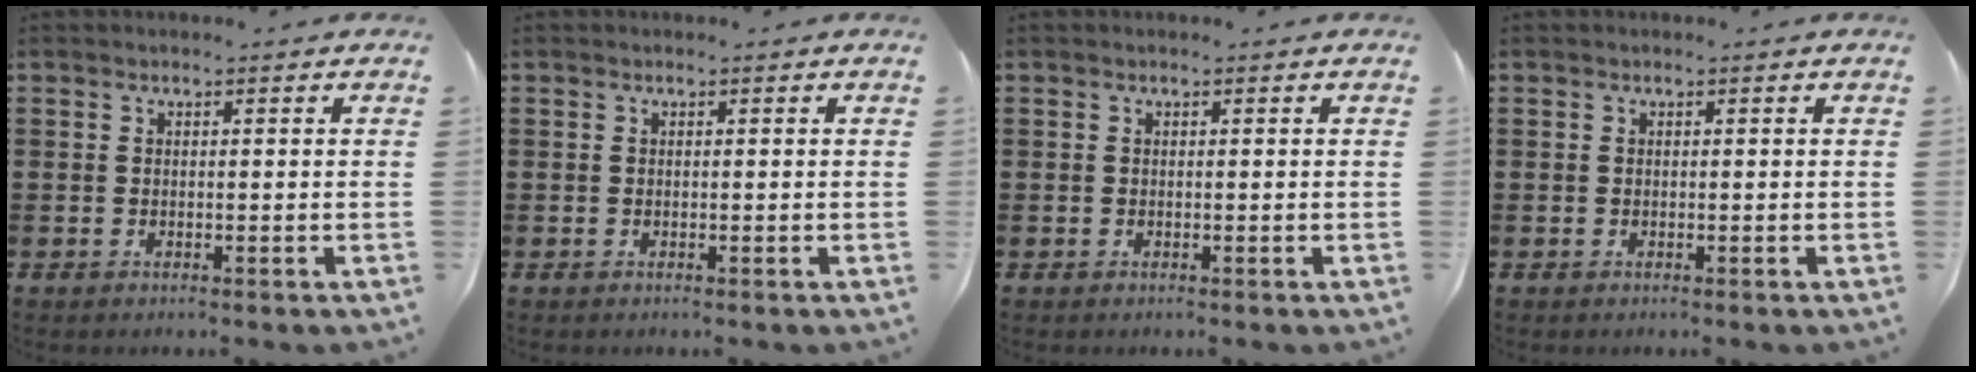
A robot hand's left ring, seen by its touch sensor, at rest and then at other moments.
{"total": 0.0}
{"total": 0.0}
{"total": 0.0}